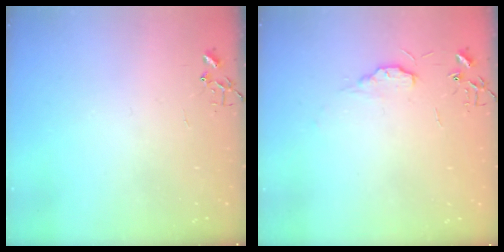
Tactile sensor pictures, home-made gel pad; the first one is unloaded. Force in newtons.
{"total": 5.0, "press": 4.9, "slide": 0.8}